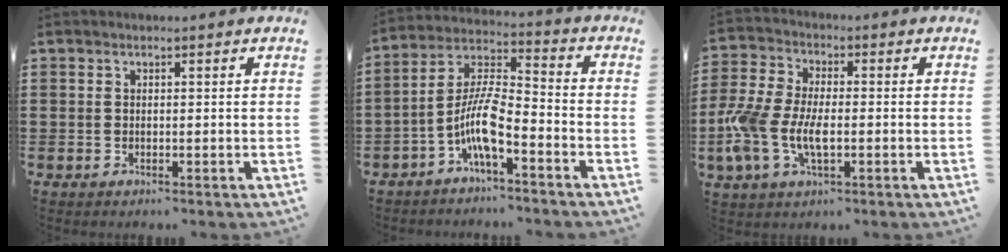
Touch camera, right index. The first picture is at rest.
{"total": 8.3, "force": [-4.6, 2.0, 6.6], "torque": [-0.156, -0.011, -0.096]}
{"total": 8.6, "force": [-2.1, 4.4, 7.1], "torque": [-0.176, -0.010, -0.046]}